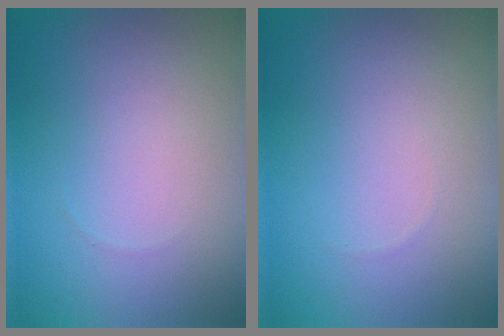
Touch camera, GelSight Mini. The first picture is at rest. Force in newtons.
{"total": 0.0}